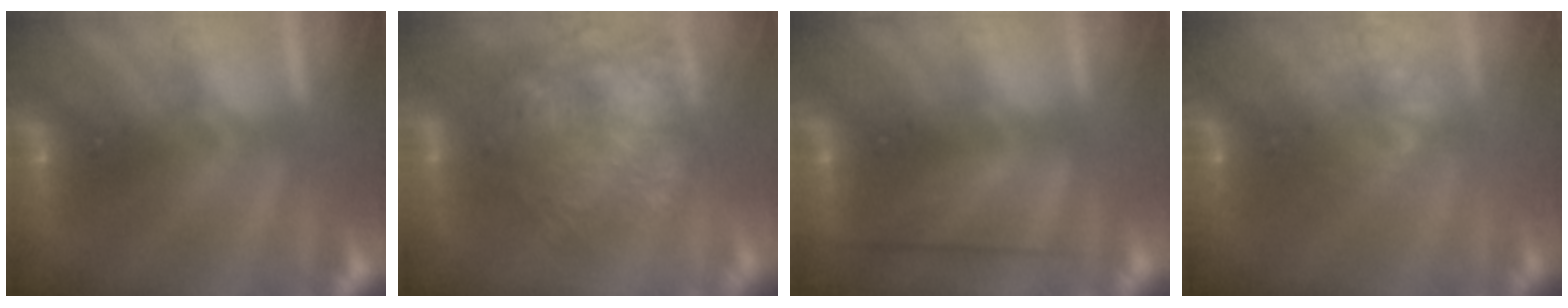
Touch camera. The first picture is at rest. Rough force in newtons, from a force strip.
{"total": 10.2}
{"total": 2.6}
{"total": 4.4}